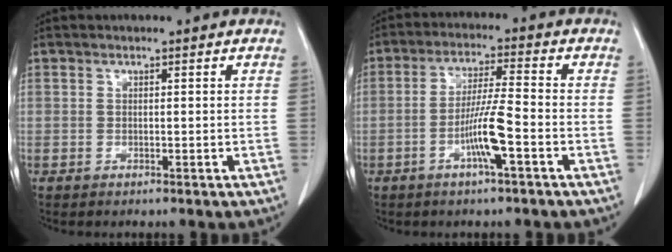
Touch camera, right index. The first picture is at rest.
{"total": 7.7, "force": [-3.0, 0.3, 7.1], "torque": [-0.140, 0.002, -0.054]}